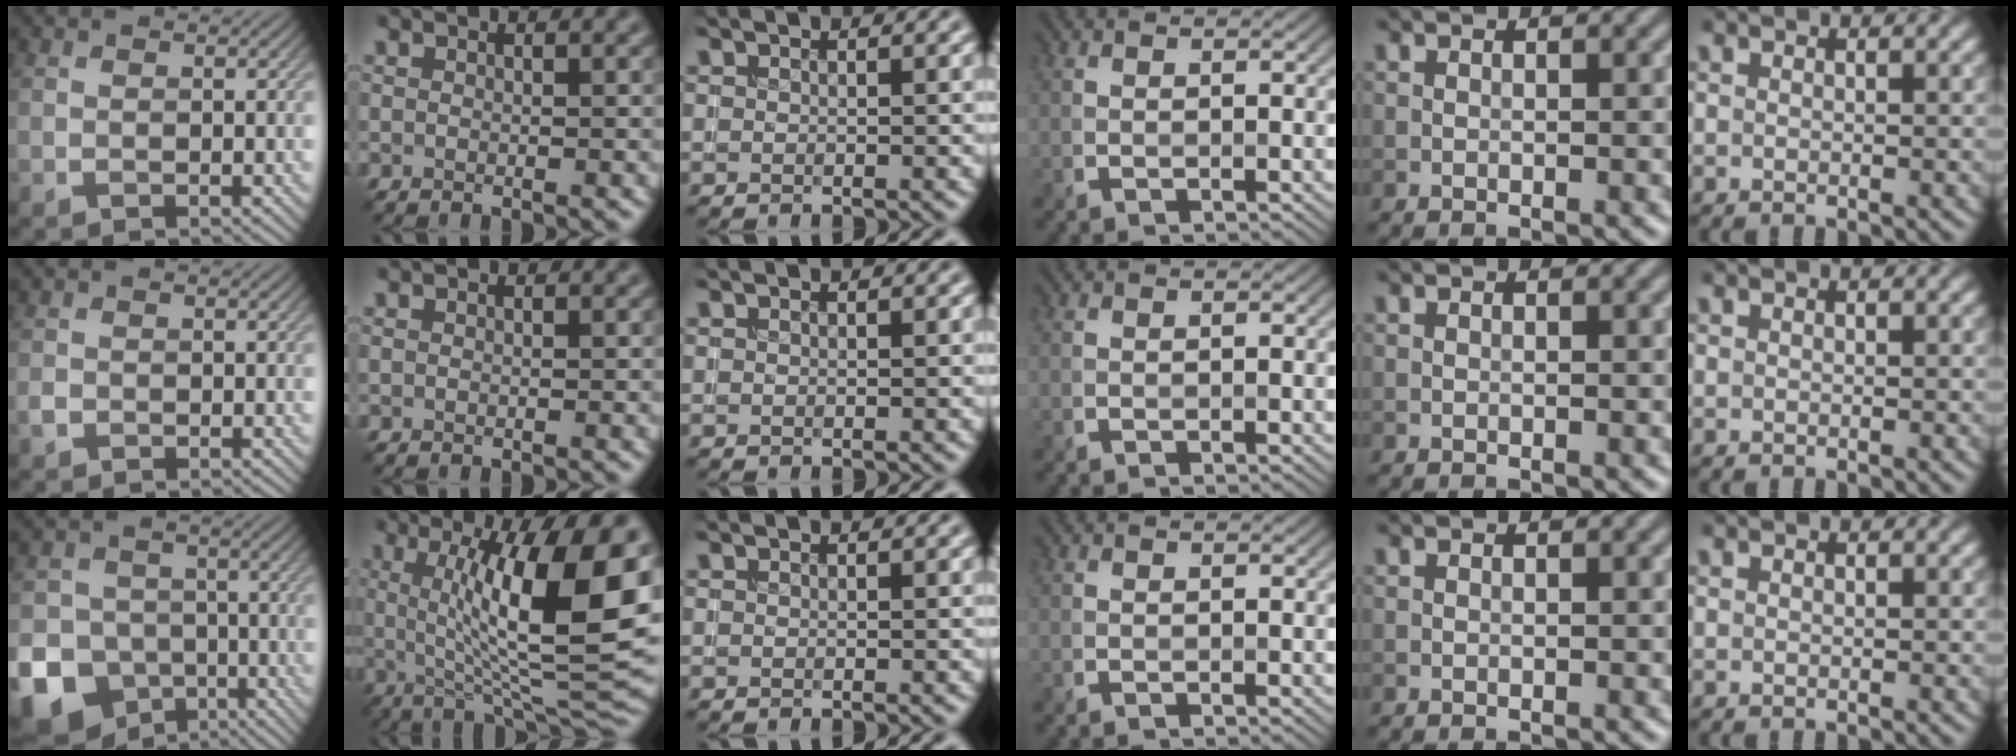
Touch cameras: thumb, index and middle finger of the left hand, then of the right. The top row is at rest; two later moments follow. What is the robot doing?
{"motion": "insert", "object": "coin"}